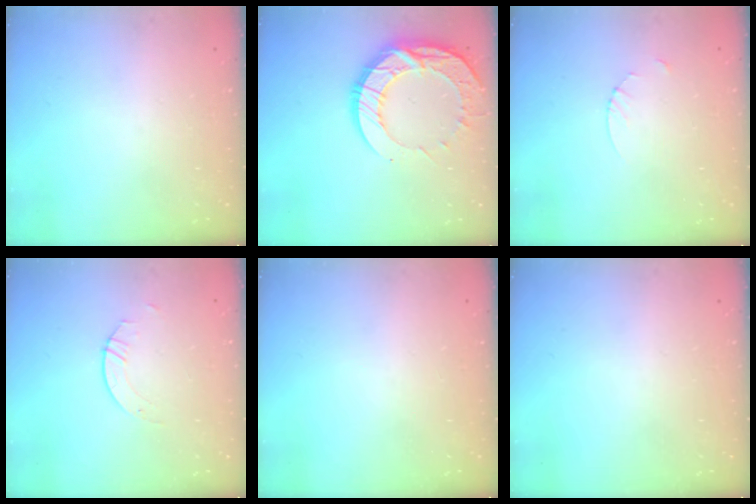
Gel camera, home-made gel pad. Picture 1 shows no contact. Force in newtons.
{"total": 14.6, "press": 14.6, "slide": 1.2}
{"total": 2.7, "press": 2.7, "slide": 0.3}
{"total": 2.1, "press": 2.1, "slide": 0.1}
{"total": 0.0}
{"total": 0.0}